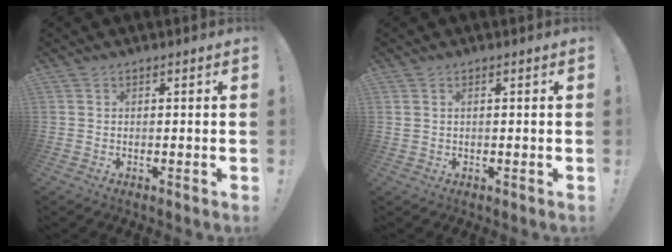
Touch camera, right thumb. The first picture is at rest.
{"total": 1.1, "force": [0.5, 0.6, 0.7], "torque": [-0.018, 0.003, 0.011]}